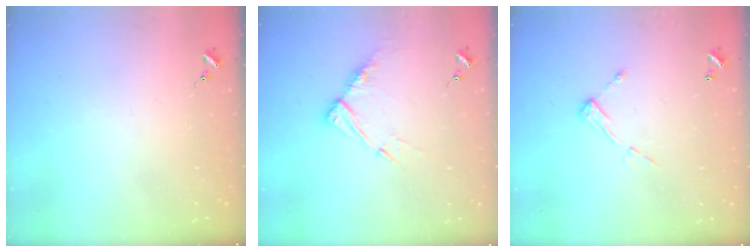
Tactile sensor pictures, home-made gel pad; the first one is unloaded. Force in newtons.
{"total": 9.4, "press": 9.4, "slide": 0.6}
{"total": 6.9, "press": 6.9, "slide": 0.4}